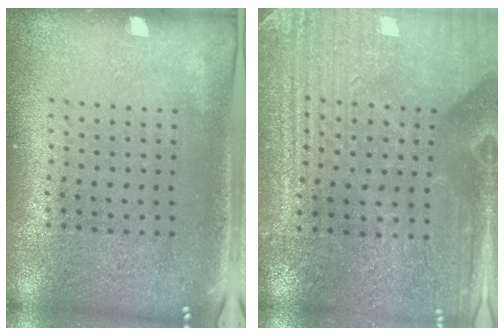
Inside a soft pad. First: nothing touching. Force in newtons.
{"total": 3.2, "press": 3.1, "slide": 0.7}